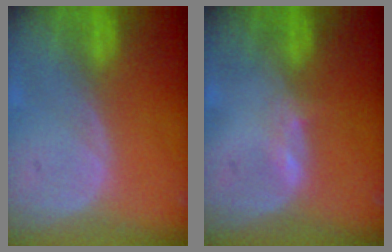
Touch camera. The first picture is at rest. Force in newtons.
{"total": 1.3, "press": 1.2, "slide": 0.5}